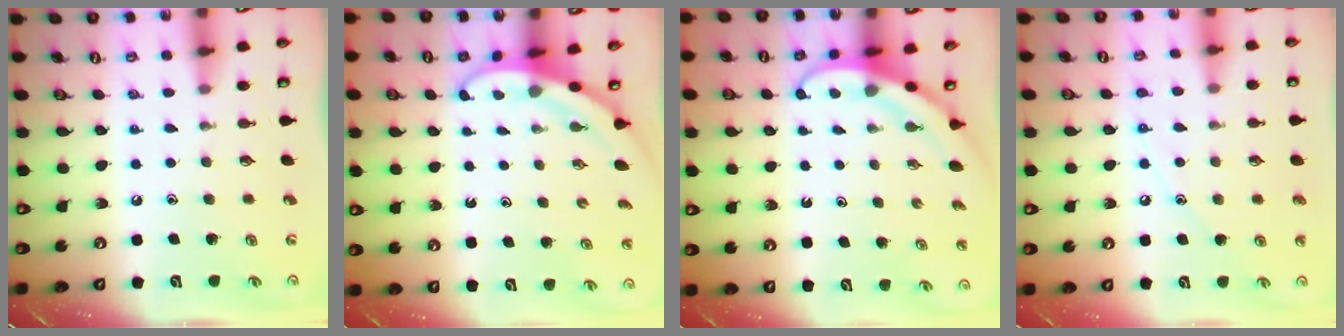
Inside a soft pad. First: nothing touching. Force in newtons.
{"total": 3.1, "press": 3.1, "slide": 0.1}
{"total": 3.7, "press": 3.7, "slide": 0.3}
{"total": 7.2, "press": 7.1, "slide": 0.8}